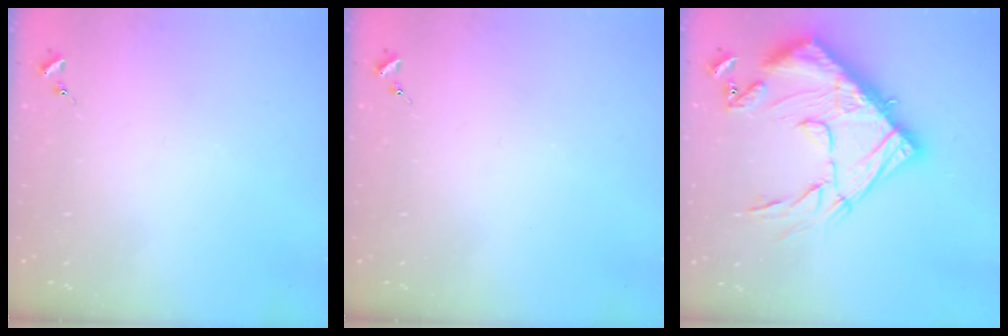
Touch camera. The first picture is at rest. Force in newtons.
{"total": 0.0}
{"total": 30.1, "press": 30.0, "slide": 2.9}